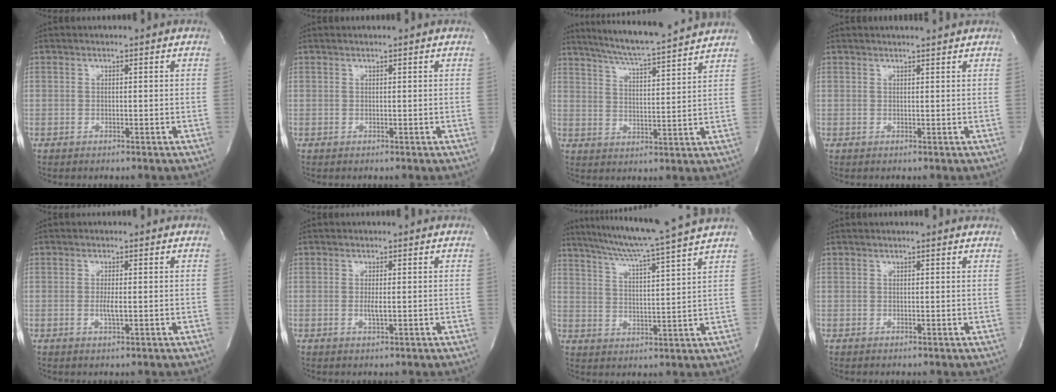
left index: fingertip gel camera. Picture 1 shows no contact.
{"total": 0.9, "force": [0.9, -0.1, 0.3], "torque": [-0.007, 0.007, 0.016]}
{"total": 14.8, "force": [13.4, -0.1, 6.2], "torque": [-0.110, 0.005, 0.195]}
{"total": 3.2, "force": [3.1, -0.3, 1.0], "torque": [-0.015, 0.007, 0.036]}
{"total": 1.7, "force": [-0.1, 0.1, 1.7], "torque": [-0.037, -0.003, -0.001]}
{"total": 1.3, "force": [0.1, 0.1, 1.3], "torque": [-0.031, -0.002, 0.002]}
{"total": 15.8, "force": [13.6, -2.1, 7.8], "torque": [-0.135, -0.016, 0.195]}
{"total": 4.3, "force": [4.0, 0.4, 1.4], "torque": [-0.021, 0.017, 0.037]}